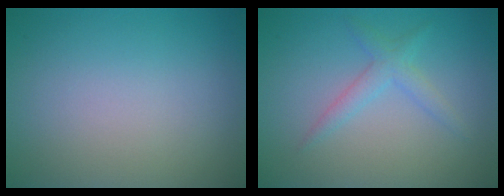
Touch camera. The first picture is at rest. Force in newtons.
{"total": 1.9, "press": 1.9, "slide": 0.0}